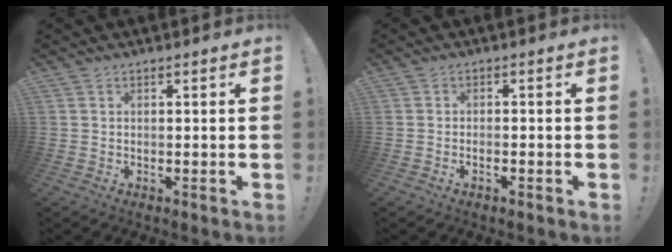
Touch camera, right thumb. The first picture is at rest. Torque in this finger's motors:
{"motor_torque": [0.27, -0.36, 0.11, 0.01, 0.02]}